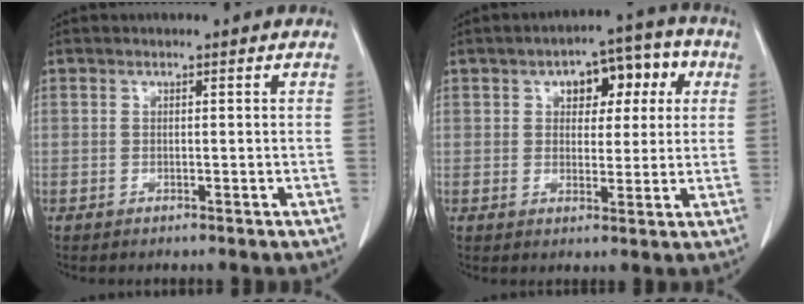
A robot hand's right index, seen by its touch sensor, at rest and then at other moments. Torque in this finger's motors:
{"motor_torque": [0.48, 0.32, 0.14, 0.07]}